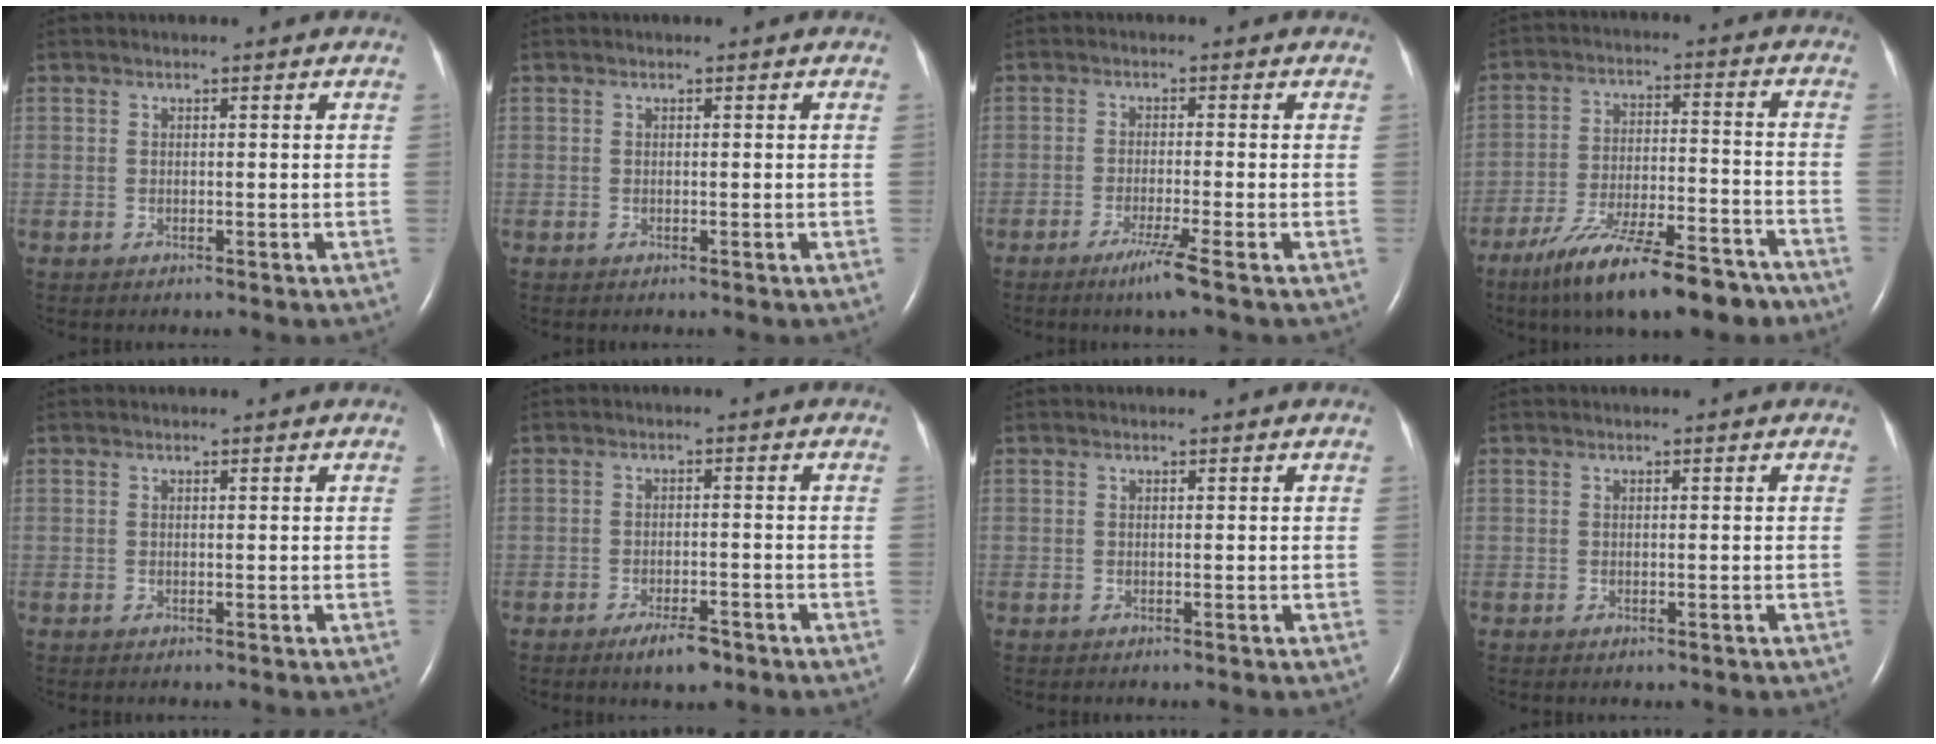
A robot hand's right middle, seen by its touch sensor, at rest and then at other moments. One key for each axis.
{"total": 0.0}
{"total": 4.1, "fx": -2.6, "fy": -1.0, "fz": 3.0, "tx": -0.062, "ty": -0.014, "tz": -0.052}
{"total": 17.8, "fx": -13.6, "fy": 4.0, "fz": 10.8, "tx": -0.156, "ty": -0.004, "tz": -0.220}
{"total": 0.0}
{"total": 4.4, "fx": -3.1, "fy": 1.2, "fz": 2.9, "tx": -0.054, "ty": -0.002, "tz": -0.047}
{"total": 0.0}
{"total": 0.6, "fx": -0.4, "fy": 0.3, "fz": 0.4, "tx": -0.009, "ty": -0.002, "tz": -0.001}